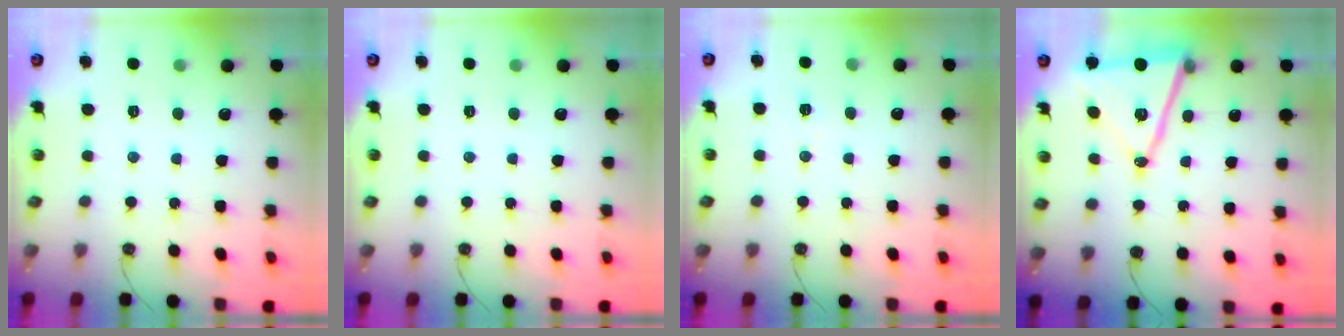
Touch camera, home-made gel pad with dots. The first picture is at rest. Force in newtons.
{"total": 0.0}
{"total": 6.1, "press": 4.0, "slide": 4.6}
{"total": 15.0, "press": 14.5, "slide": 3.7}